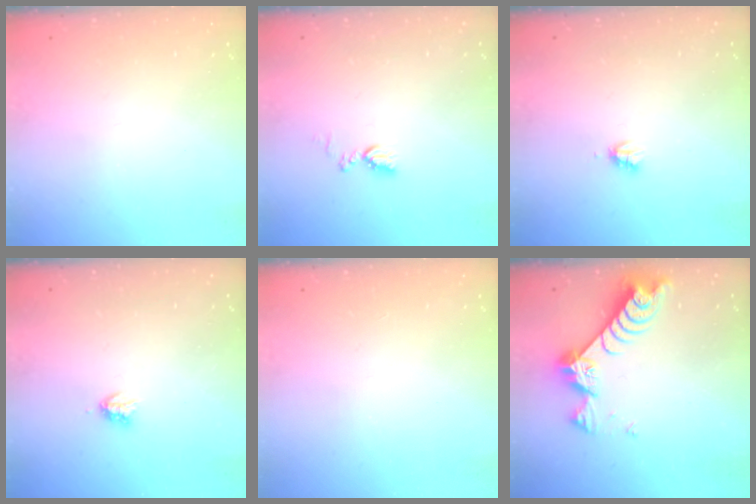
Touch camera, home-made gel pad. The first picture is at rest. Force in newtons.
{"total": 6.9, "press": 6.8, "slide": 0.8}
{"total": 2.2, "press": 2.2, "slide": 0.3}
{"total": 2.9, "press": 2.9, "slide": 0.5}
{"total": 1.7, "press": 1.7, "slide": 0.2}
{"total": 7.4, "press": 7.3, "slide": 0.9}